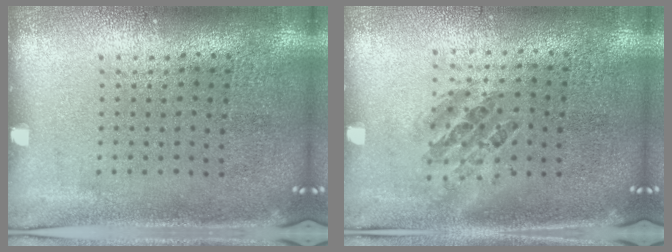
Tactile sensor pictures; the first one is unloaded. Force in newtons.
{"total": 1.0, "press": 0.9, "slide": 0.4}